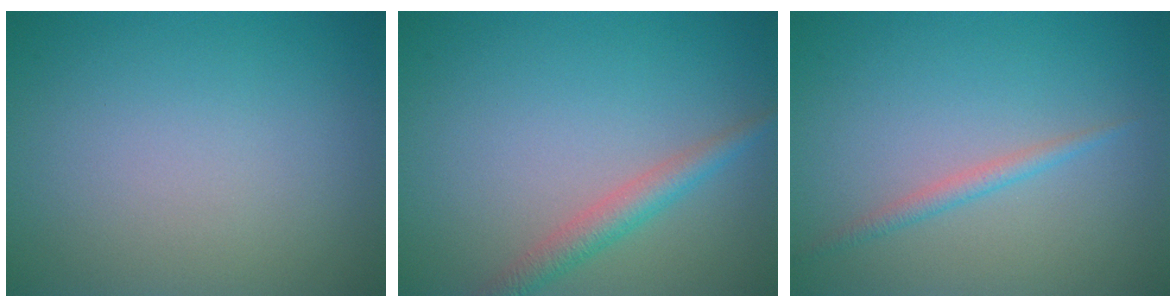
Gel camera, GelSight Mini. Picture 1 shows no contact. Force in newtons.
{"total": 2.5, "press": 2.5, "slide": 0.1}
{"total": 1.4, "press": 1.4, "slide": 0.0}